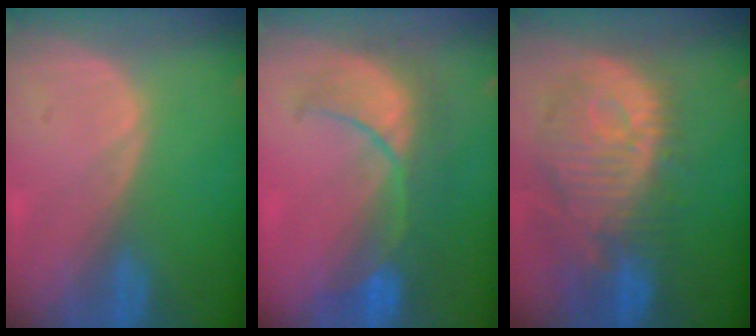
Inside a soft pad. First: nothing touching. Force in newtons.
{"total": 8.3, "press": 8.3, "slide": 1.0}
{"total": 12.6, "press": 11.2, "slide": 5.8}